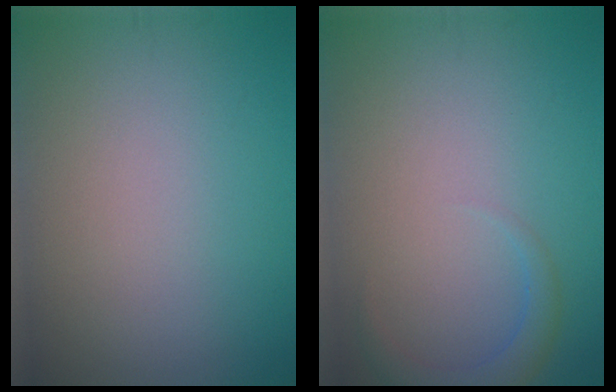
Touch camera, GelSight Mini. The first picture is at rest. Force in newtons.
{"total": 2.1, "press": 2.1, "slide": 0.2}